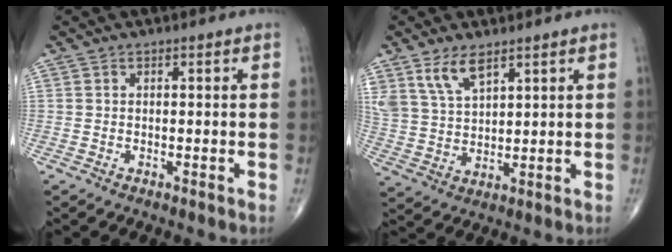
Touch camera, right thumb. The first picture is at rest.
{"total": 7.2, "force": [4.8, 3.1, 4.4], "torque": [-0.080, -0.020, 0.103]}